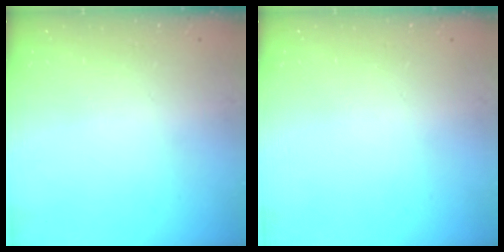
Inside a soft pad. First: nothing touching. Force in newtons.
{"total": 0.0}